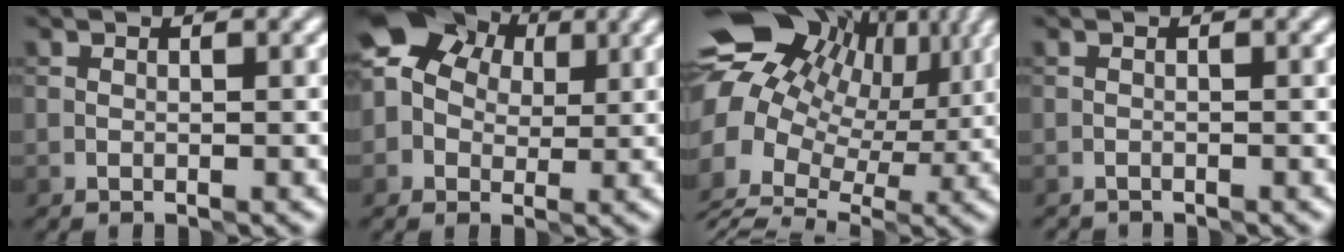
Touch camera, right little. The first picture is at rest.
{"total": 8.7, "force": [2.8, 6.9, 4.5], "torque": [-0.081, 0.046, 0.026]}
{"total": 15.7, "force": [2.5, 11.2, 10.7], "torque": [-0.223, 0.017, 0.062]}
{"total": 0.7, "force": [-0.7, 0.0, -0.2], "torque": [0.007, -0.002, -0.013]}